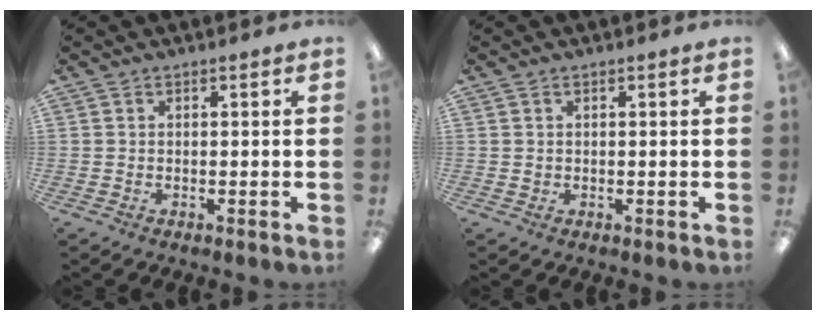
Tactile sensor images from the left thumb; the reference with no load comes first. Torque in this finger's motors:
{"motor_torque": [-0.03, -0.01, -0.04, -0.06, 0.01]}